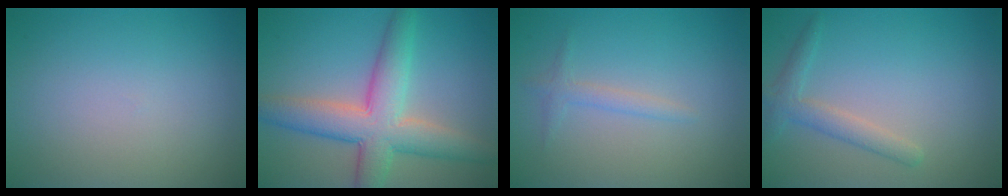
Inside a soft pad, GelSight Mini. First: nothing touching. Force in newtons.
{"total": 7.2, "press": 7.2, "slide": 0.2}
{"total": 1.3, "press": 1.3, "slide": 0.0}
{"total": 2.2, "press": 2.2, "slide": 0.1}